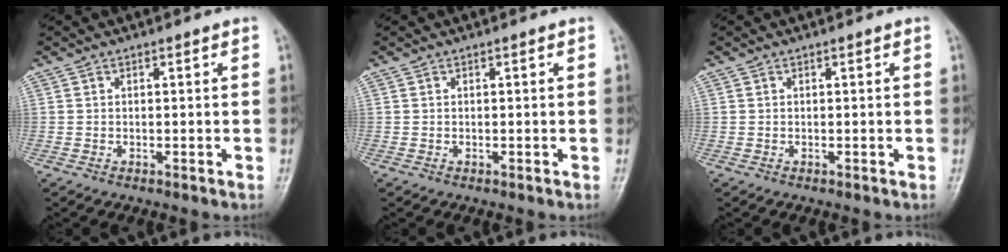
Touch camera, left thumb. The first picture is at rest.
{"total": 0.0}
{"total": 0.0}